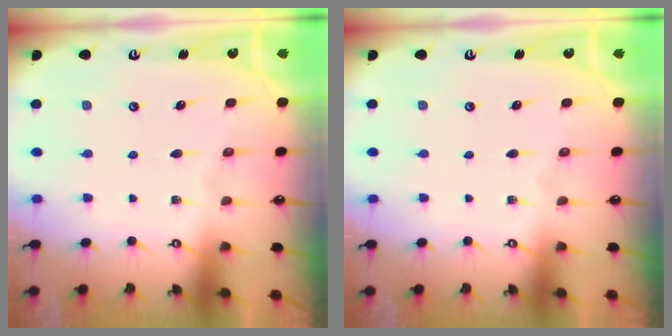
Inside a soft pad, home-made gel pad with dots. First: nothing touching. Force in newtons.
{"total": 0.0}